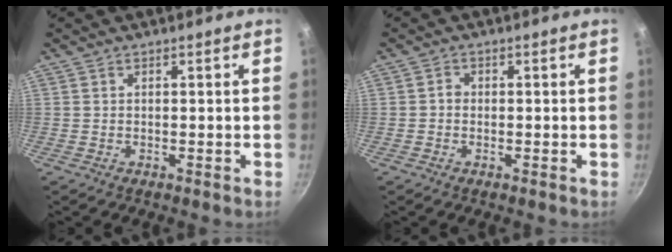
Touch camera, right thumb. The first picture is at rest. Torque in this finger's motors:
{"motor_torque": [0.02, 0.26, 0.29, 0.04, 0.02]}